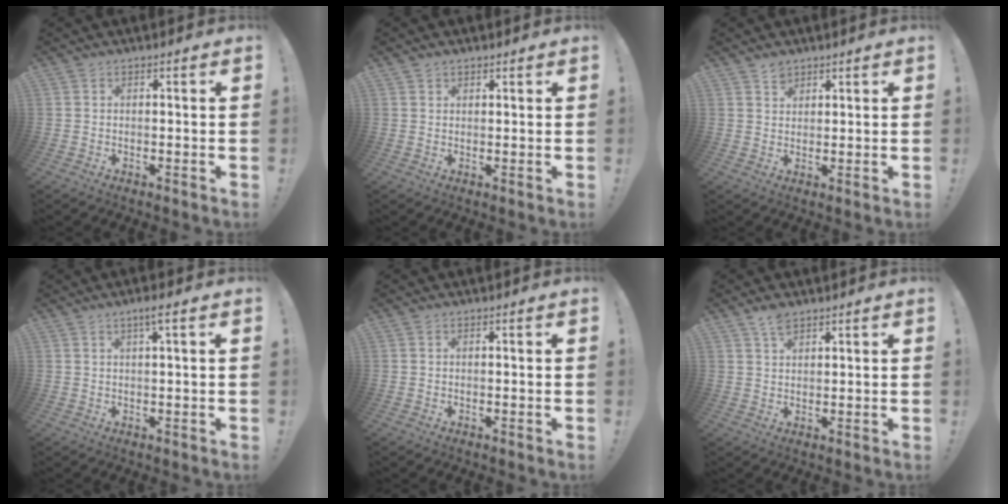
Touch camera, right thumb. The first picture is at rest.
{"total": 1.4, "force": [1.1, 0.8, 0.4], "torque": [-0.002, -0.004, 0.020]}
{"total": 2.5, "force": [2.0, 1.4, 0.3], "torque": [0.007, -0.015, 0.035]}
{"total": 3.0, "force": [1.4, 0.0, 2.7], "torque": [-0.043, -0.002, 0.017]}
{"total": 0.0}
{"total": 3.7, "force": [2.8, 1.5, 2.0], "torque": [-0.034, -0.014, 0.050]}